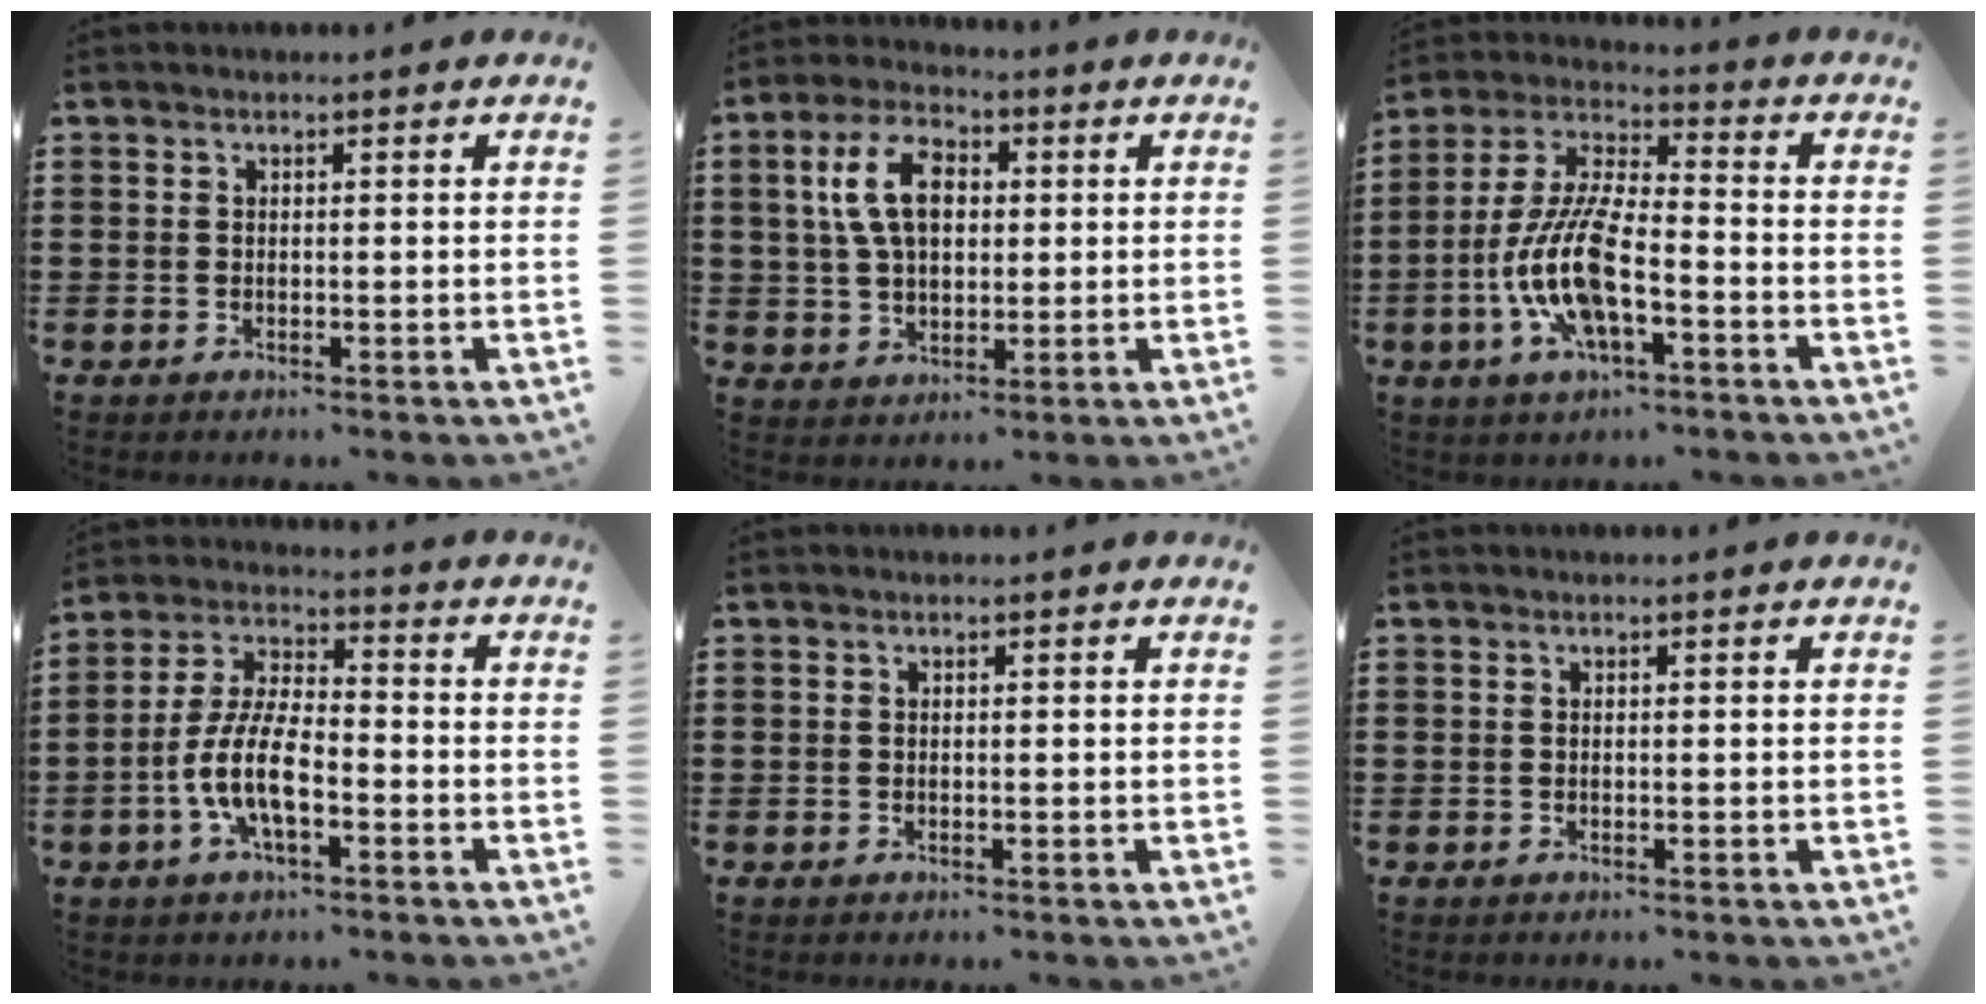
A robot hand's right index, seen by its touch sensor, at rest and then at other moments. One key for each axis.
{"total": 9.2, "fx": 1.9, "fy": 5.3, "fz": 7.3, "tx": -0.157, "ty": 0.011, "tz": 0.028}
{"total": 12.0, "fx": -4.1, "fy": 4.2, "fz": 10.4, "tx": -0.241, "ty": -0.007, "tz": -0.083}
{"total": 9.1, "fx": -3.2, "fy": 3.3, "fz": 7.8, "tx": -0.187, "ty": -0.009, "tz": -0.067}
{"total": 0.0}
{"total": 0.0}